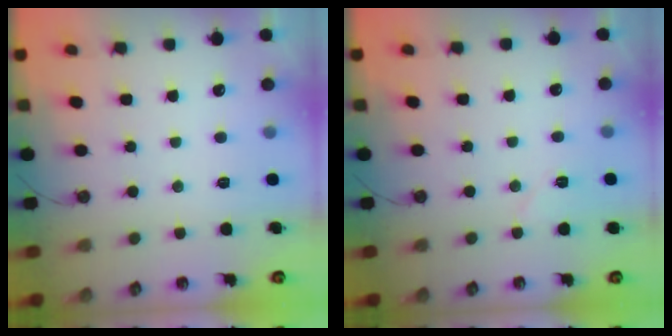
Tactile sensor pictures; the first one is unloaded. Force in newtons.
{"total": 5.3, "press": 4.6, "slide": 2.5}